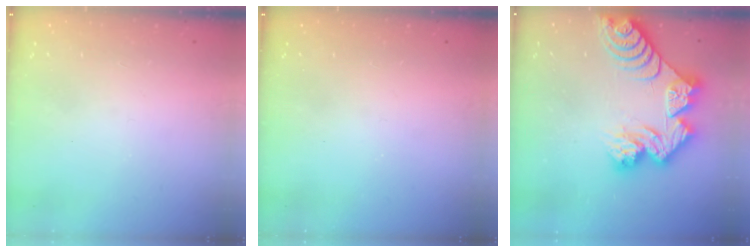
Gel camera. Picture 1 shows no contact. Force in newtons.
{"total": 0.0}
{"total": 15.1, "press": 15.0, "slide": 1.4}